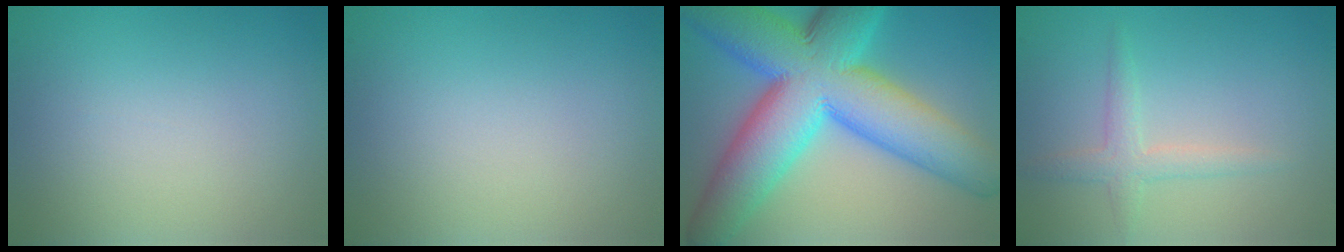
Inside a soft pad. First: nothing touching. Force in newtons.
{"total": 0.0}
{"total": 15.8, "press": 15.8, "slide": 0.1}
{"total": 2.1, "press": 2.1, "slide": 0.0}